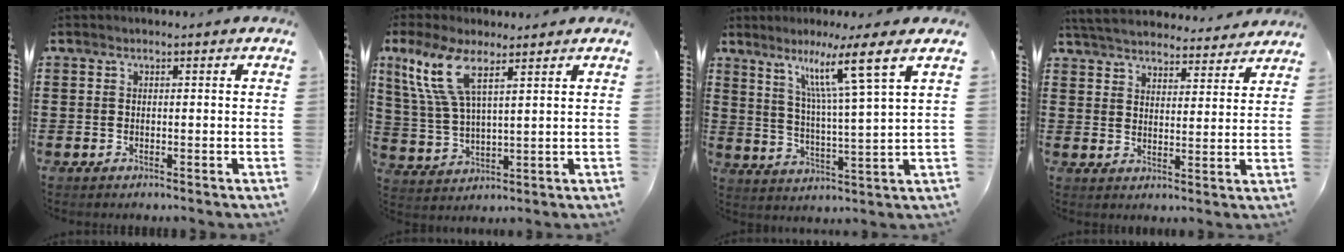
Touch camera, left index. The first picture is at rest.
{"total": 9.8, "force": [5.9, 3.3, 7.0], "torque": [-0.170, -0.001, 0.106]}
{"total": 10.2, "force": [6.4, -0.7, 7.9], "torque": [-0.156, -0.022, 0.097]}
{"total": 5.0, "force": [4.9, 0.4, 0.8], "torque": [-0.036, -0.026, 0.085]}